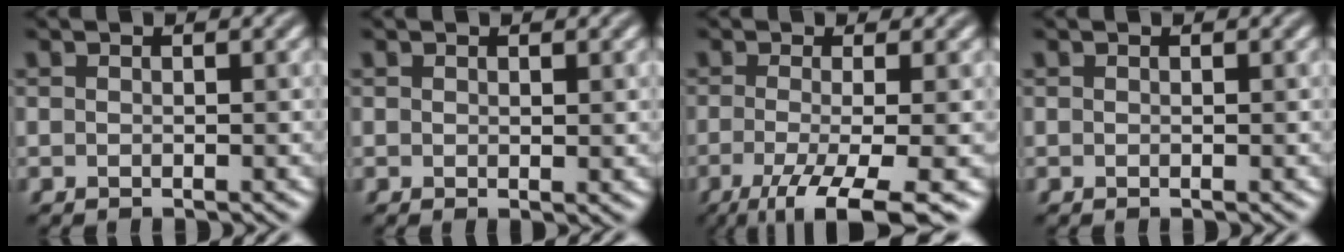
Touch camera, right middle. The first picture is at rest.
{"total": 0.6, "force": [0.3, 0.2, 0.5], "torque": [-0.004, -0.001, 0.005]}
{"total": 7.2, "force": [-3.1, 1.9, 6.3], "torque": [-0.092, -0.012, -0.057]}
{"total": 0.0}